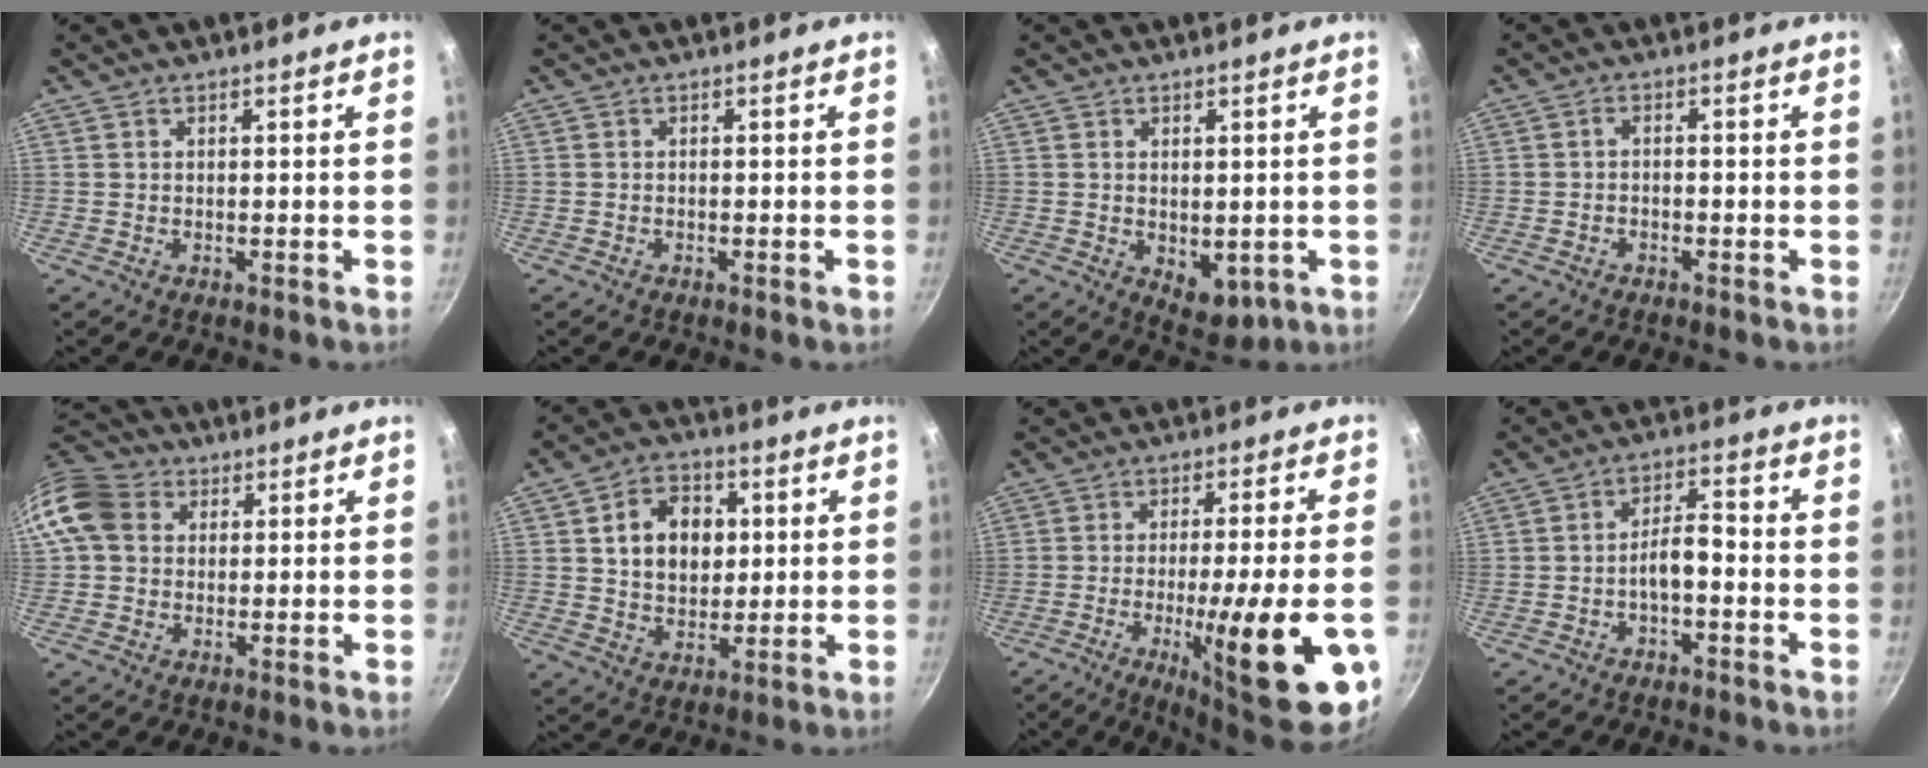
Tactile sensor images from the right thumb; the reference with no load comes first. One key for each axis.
{"total": 0.6, "fx": -0.4, "fy": 0.0, "fz": 0.3, "tx": -0.012, "ty": 0.005, "tz": -0.009}
{"total": 6.0, "fx": -0.7, "fy": 3.8, "fz": 4.5, "tx": -0.047, "ty": -0.013, "tz": 0.001}
{"total": 1.4, "fx": -1.0, "fy": 0.6, "fz": 0.7, "tx": -0.014, "ty": 0.012, "tz": -0.020}
{"total": 11.0, "fx": 2.3, "fy": 9.1, "fz": 5.7, "tx": -0.094, "ty": 0.019, "tz": 0.025}
{"total": 11.7, "fx": 2.3, "fy": 8.8, "fz": 7.4, "tx": -0.086, "ty": 0.001, "tz": 0.035}
{"total": 21.9, "fx": -6.9, "fy": 4.1, "fz": 20.4, "tx": -0.269, "ty": 0.009, "tz": -0.091}
{"total": 5.1, "fx": -2.1, "fy": 2.1, "fz": 4.2, "tx": -0.061, "ty": 0.033, "tz": -0.037}